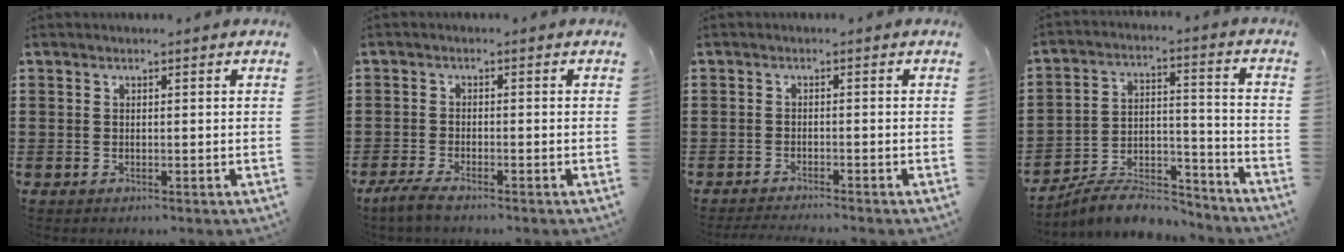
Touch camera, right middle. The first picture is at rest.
{"total": 2.5, "force": [-2.0, 0.2, 1.5], "torque": [-0.041, -0.002, -0.042]}
{"total": 1.7, "force": [-1.7, -0.2, 0.4], "torque": [-0.007, -0.002, -0.032]}
{"total": 7.9, "force": [-7.4, 2.0, 2.1], "torque": [-0.036, 0.019, -0.143]}